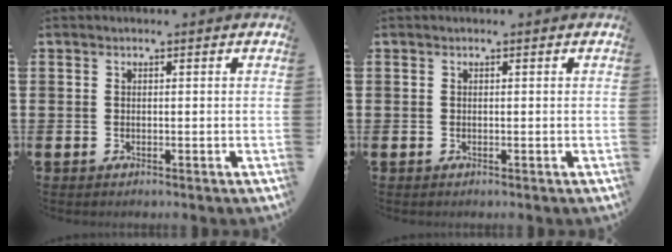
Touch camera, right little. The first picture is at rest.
{"total": 0.0}